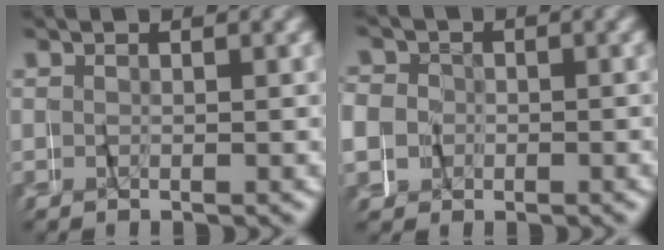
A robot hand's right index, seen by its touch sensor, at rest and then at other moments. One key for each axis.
{"total": 5.4, "fx": 0.1, "fy": 5.3, "fz": 1.3, "tx": -0.037, "ty": 0.003, "tz": -0.008}